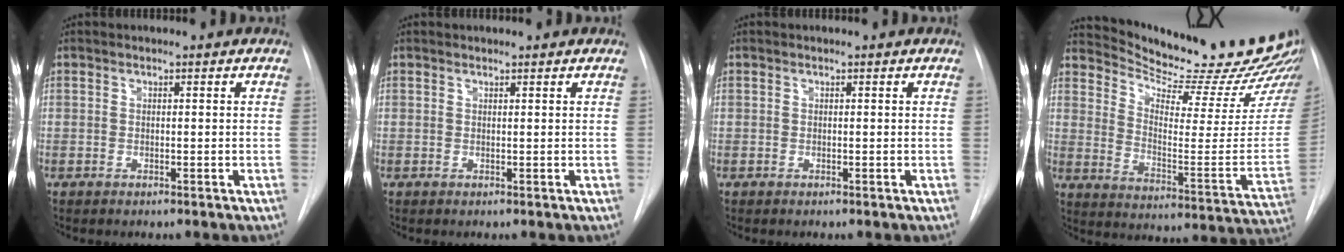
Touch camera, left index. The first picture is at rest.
{"total": 0.9, "force": [0.8, 0.0, 0.1], "torque": [-0.007, 0.010, 0.015]}
{"total": 0.0}
{"total": 26.7, "force": [24.5, 3.0, 10.2], "torque": [-0.156, -0.122, 0.315]}